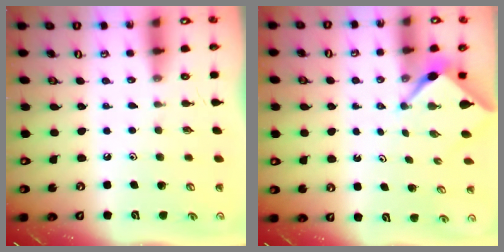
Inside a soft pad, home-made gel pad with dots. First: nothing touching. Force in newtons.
{"total": 2.2, "press": 2.2, "slide": 0.3}